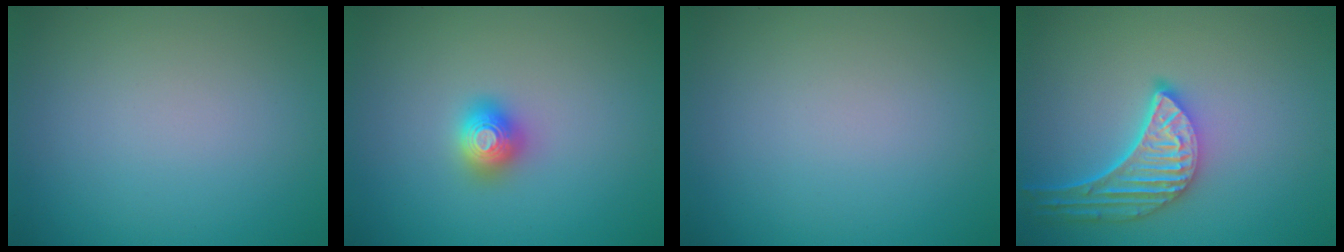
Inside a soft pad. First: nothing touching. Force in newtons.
{"total": 2.0, "press": 2.0, "slide": 0.1}
{"total": 0.0}
{"total": 5.2, "press": 4.2, "slide": 3.2}